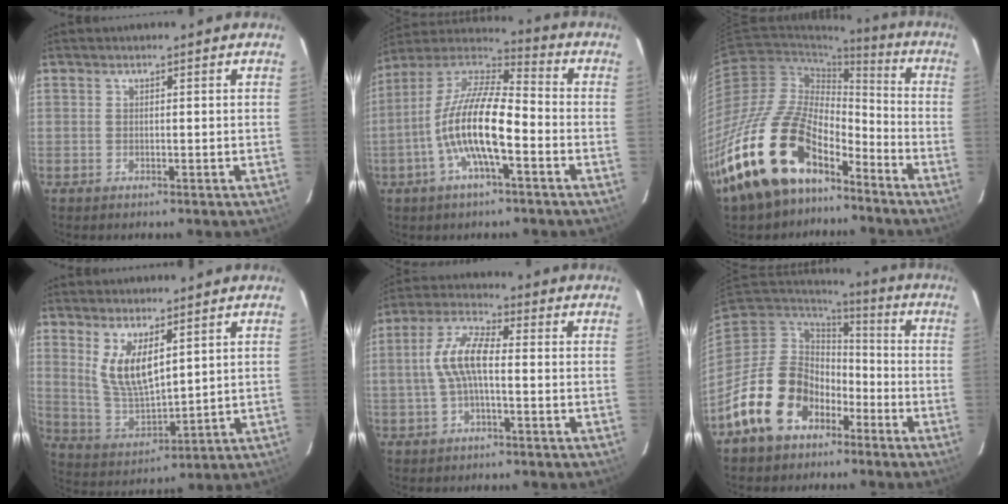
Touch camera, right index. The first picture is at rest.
{"total": 15.2, "force": [-4.8, 4.2, 13.7], "torque": [-0.262, -0.003, -0.097]}
{"total": 25.3, "force": [-17.1, 11.8, 14.3], "torque": [-0.297, -0.006, -0.304]}
{"total": 9.3, "force": [4.2, 3.5, 7.5], "torque": [-0.147, -0.013, 0.096]}
{"total": 8.5, "force": [-0.7, 3.0, 7.9], "torque": [-0.167, 0.017, -0.014]}
{"total": 15.6, "force": [-8.4, 11.1, 7.1], "torque": [-0.165, 0.017, -0.132]}